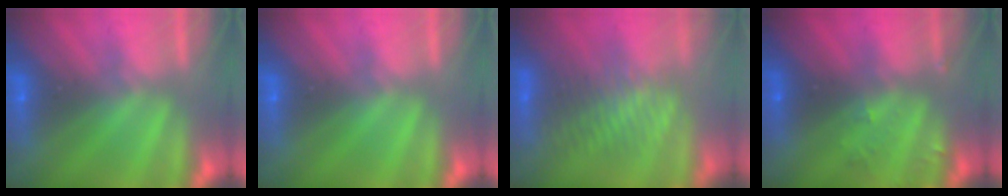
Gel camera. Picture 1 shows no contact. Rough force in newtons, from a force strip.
{"total": 0.0}
{"total": 3.0}
{"total": 2.8}